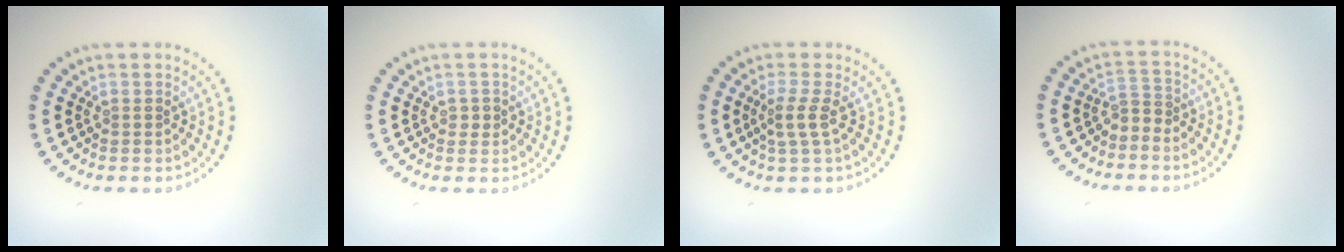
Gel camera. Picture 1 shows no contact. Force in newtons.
{"total": 0.8, "press": 0.8, "slide": 0.1}
{"total": 2.1, "press": 1.5, "slide": 1.4}
{"total": 1.5, "press": 1.0, "slide": 1.1}